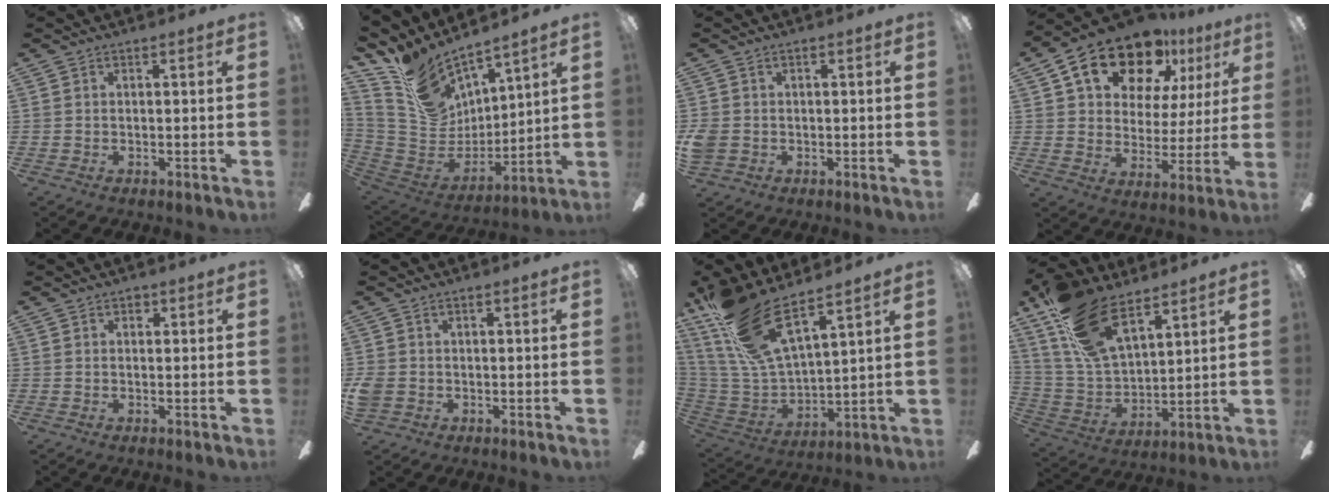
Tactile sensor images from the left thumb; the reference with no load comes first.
{"total": 14.3, "force": [12.2, 5.9, 4.7], "torque": [-0.126, -0.093, 0.228]}
{"total": 3.6, "force": [-0.5, 3.0, 1.9], "torque": [-0.044, 0.003, -0.009]}
{"total": 18.5, "force": [12.0, 10.7, 9.1], "torque": [-0.156, -0.061, 0.214]}
{"total": 1.2, "force": [0.5, 0.9, 0.6], "torque": [-0.003, 0.002, 0.006]}
{"total": 3.2, "force": [-0.5, 2.7, 1.7], "torque": [-0.041, 0.003, -0.011]}
{"total": 20.6, "force": [15.0, 6.2, 12.6], "torque": [-0.280, -0.096, 0.268]}
{"total": 21.8, "force": [14.1, 10.2, 13.1], "torque": [-0.276, -0.059, 0.260]}